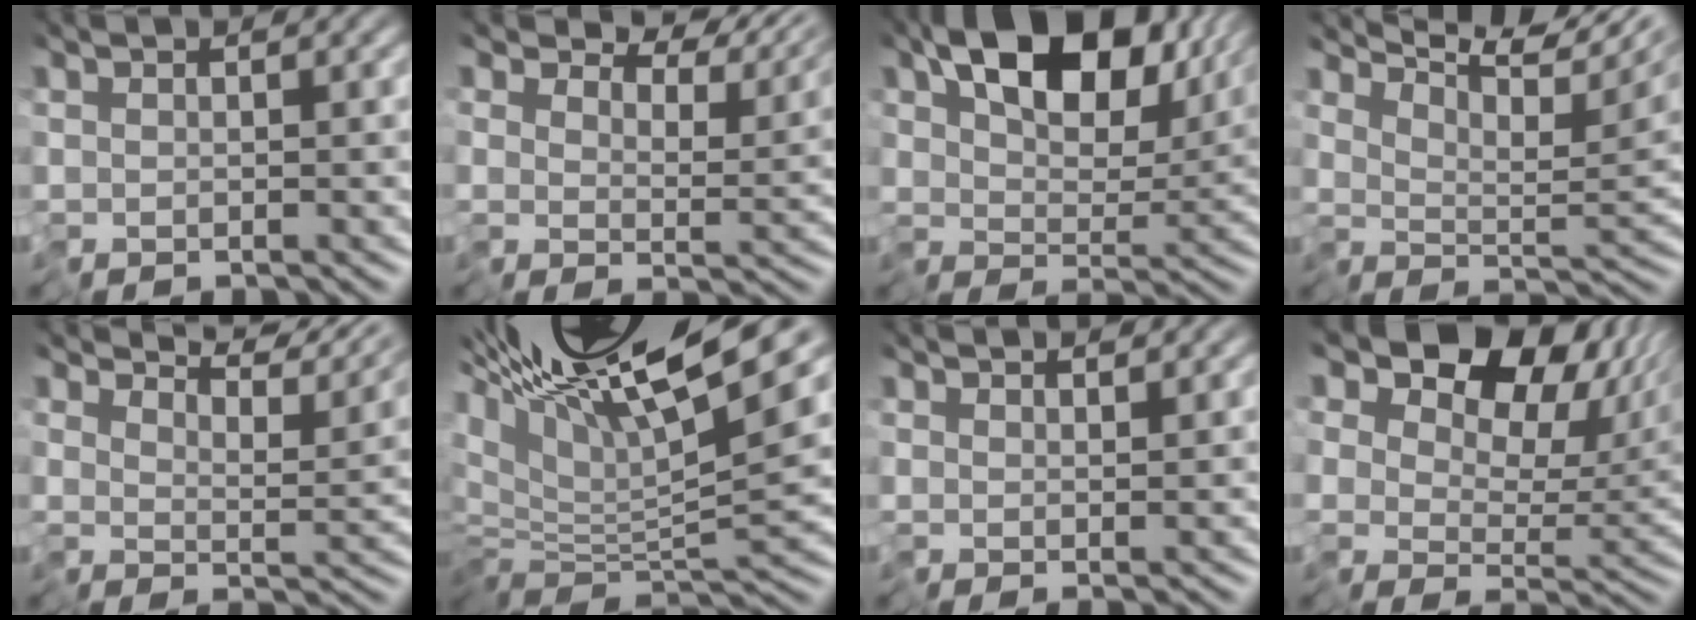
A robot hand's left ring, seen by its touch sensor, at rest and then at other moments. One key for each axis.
{"total": 5.6, "fx": 5.4, "fy": 1.0, "fz": 1.0, "tx": -0.014, "ty": 0.000, "tz": 0.083}
{"total": 9.6, "fx": 4.7, "fy": 5.1, "fz": 6.6, "tx": -0.103, "ty": 0.009, "tz": 0.081}
{"total": 8.4, "fx": 7.3, "fy": 0.7, "fz": 4.1, "tx": -0.060, "ty": 0.014, "tz": 0.120}
{"total": 6.9, "fx": 6.7, "fy": 0.1, "fz": 1.7, "tx": -0.026, "ty": 0.011, "tz": 0.094}
{"total": 12.5, "fx": 6.2, "fy": 1.9, "fz": 10.8, "tx": -0.188, "ty": 0.035, "tz": 0.108}
{"total": 1.6, "fx": 1.5, "fy": -0.6, "fz": -0.1, "tx": -0.001, "ty": 0.012, "tz": 0.030}
{"total": 11.7, "fx": 6.1, "fy": 7.2, "fz": 7.0, "tx": -0.086, "ty": 0.013, "tz": 0.093}